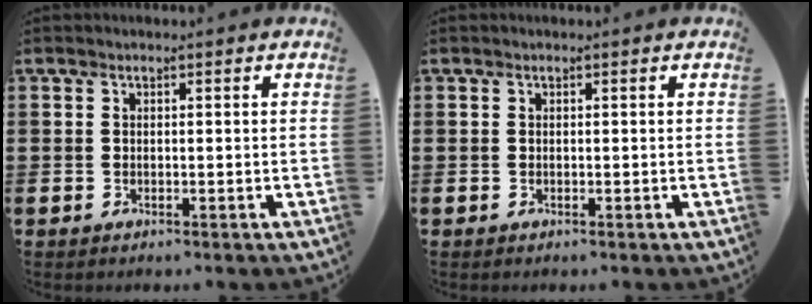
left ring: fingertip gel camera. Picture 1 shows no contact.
{"total": 0.0}